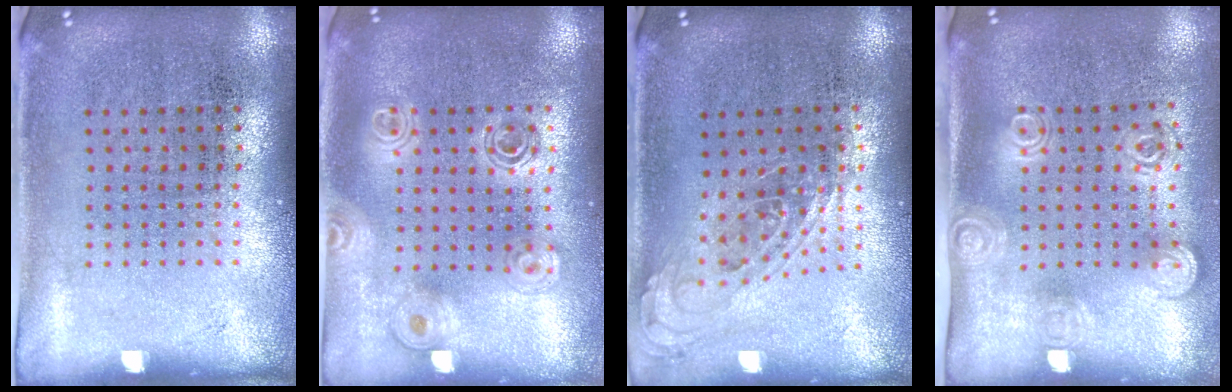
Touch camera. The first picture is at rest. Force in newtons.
{"total": 1.6, "press": 1.4, "slide": 0.8}
{"total": 0.7, "press": 0.7, "slide": 0.2}
{"total": 1.8, "press": 1.3, "slide": 1.2}